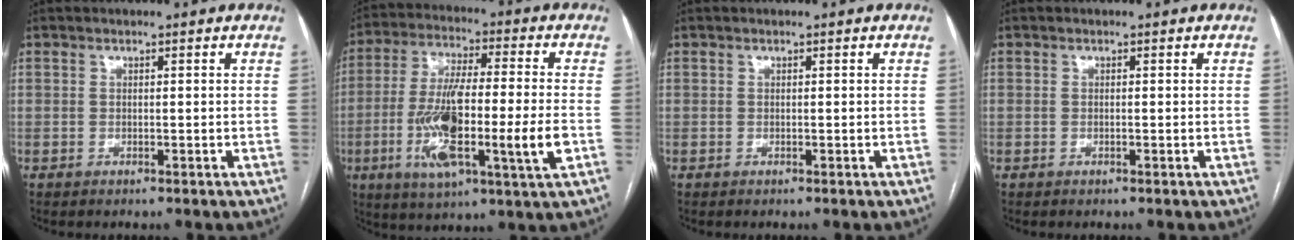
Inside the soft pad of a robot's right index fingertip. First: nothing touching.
{"total": 17.4, "force": [-4.2, 1.8, 16.8], "torque": [-0.316, -0.010, -0.071]}
{"total": 0.0}
{"total": 0.0}